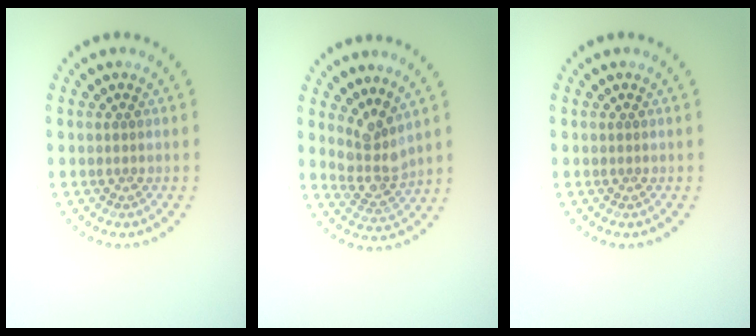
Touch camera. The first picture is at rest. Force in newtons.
{"total": 3.2, "press": 2.4, "slide": 2.2}
{"total": 0.0}